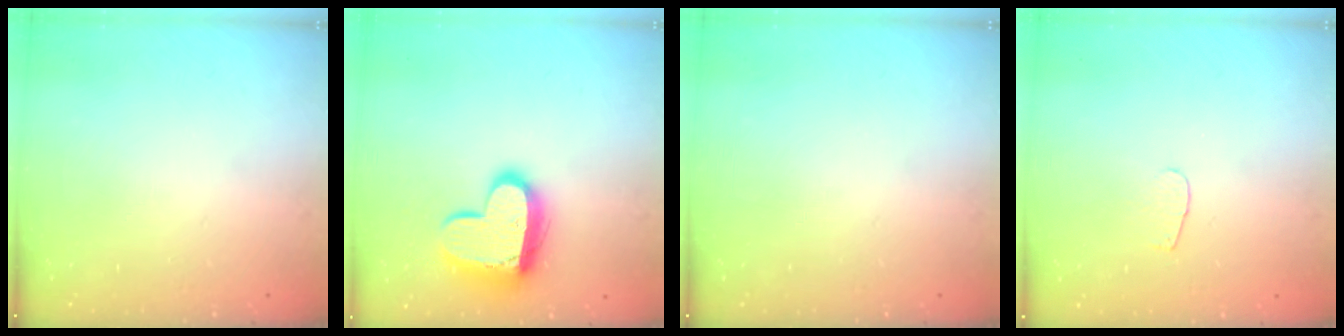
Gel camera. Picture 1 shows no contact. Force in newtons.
{"total": 15.3, "press": 15.2, "slide": 1.2}
{"total": 0.0}
{"total": 3.3, "press": 3.3, "slide": 0.3}